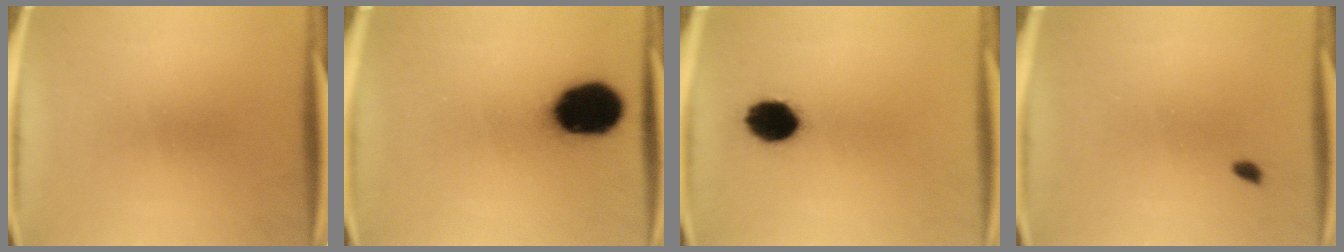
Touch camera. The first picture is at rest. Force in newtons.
{"total": 18.6}
{"total": 9.5}
{"total": 0.9}